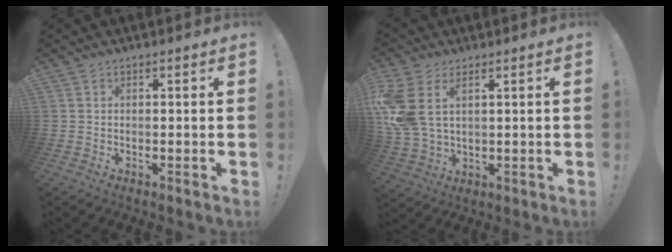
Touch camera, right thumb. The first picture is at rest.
{"total": 11.6, "force": [4.4, 7.1, 8.0], "torque": [-0.179, -0.016, 0.087]}